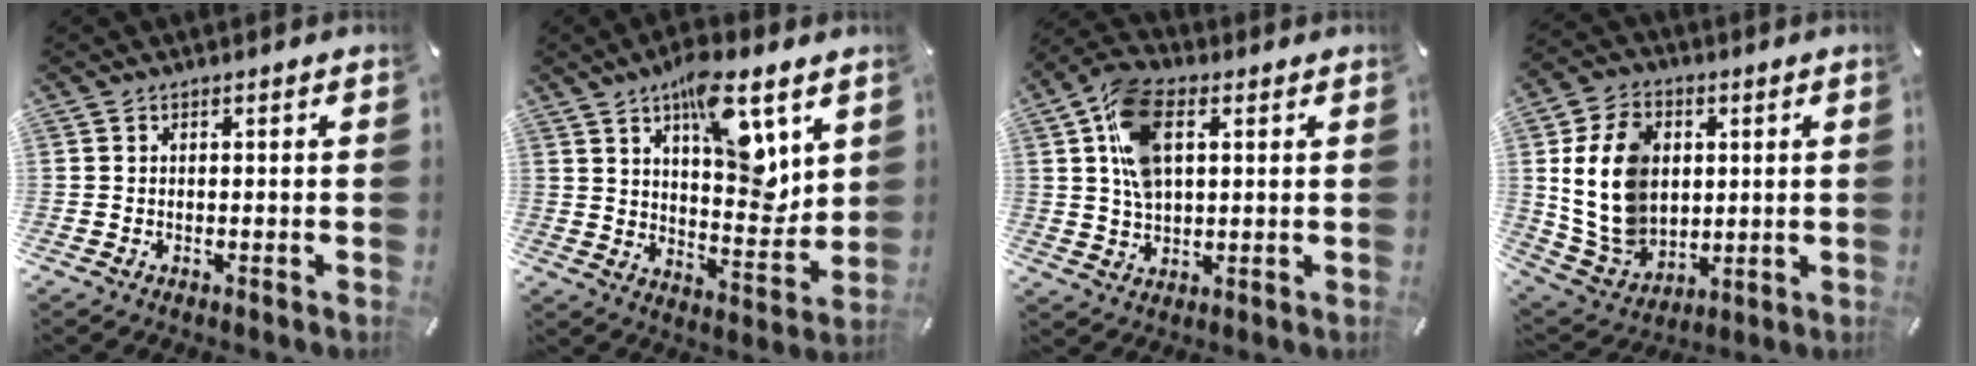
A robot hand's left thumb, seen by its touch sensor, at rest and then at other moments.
{"total": 15.6, "force": [8.6, 6.6, 11.2], "torque": [-0.150, -0.055, 0.143]}
{"total": 12.1, "force": [3.3, 7.5, 8.9], "torque": [-0.187, 0.005, 0.062]}
{"total": 15.4, "force": [2.7, 12.5, 8.6], "torque": [-0.191, 0.000, 0.051]}